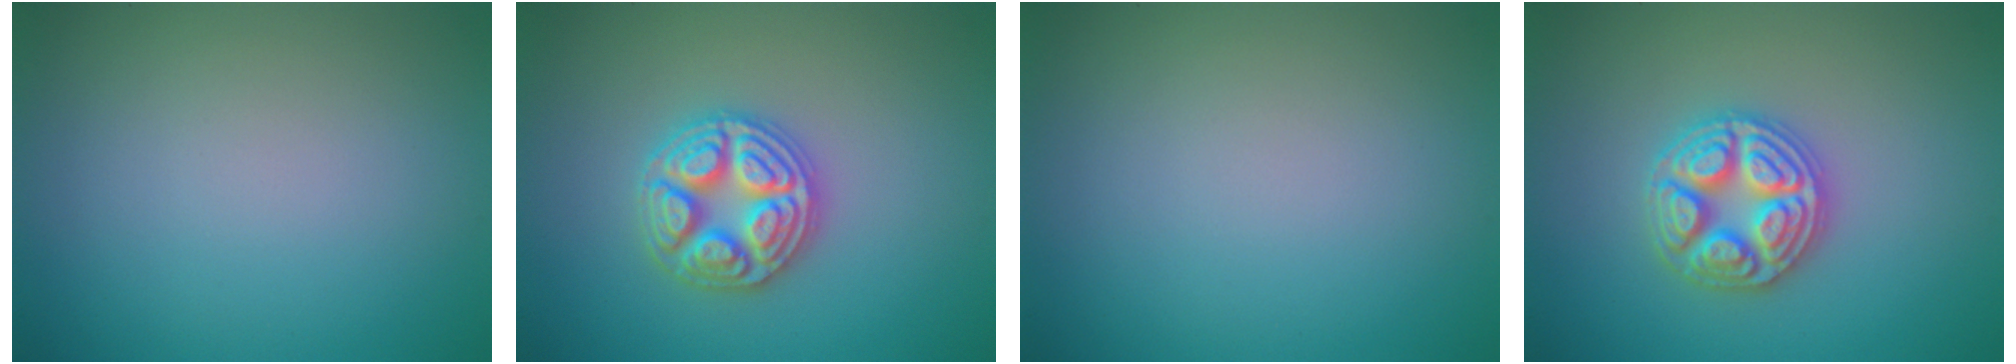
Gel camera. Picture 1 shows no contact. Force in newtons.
{"total": 4.6, "press": 4.5, "slide": 0.6}
{"total": 0.0}
{"total": 4.6, "press": 4.5, "slide": 0.6}